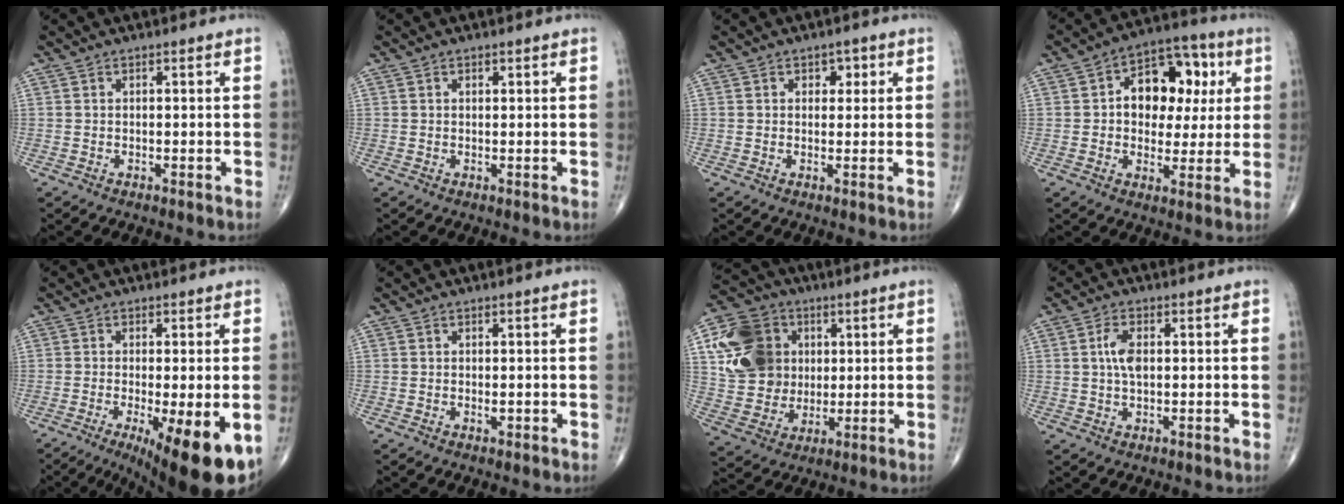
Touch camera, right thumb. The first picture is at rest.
{"total": 0.6, "force": [0.3, 0.4, 0.4], "torque": [-0.004, -0.002, 0.005]}
{"total": 2.6, "force": [1.0, 2.0, 1.5], "torque": [0.004, 0.000, 0.009]}
{"total": 14.6, "force": [2.8, 9.9, 10.3], "torque": [-0.094, 0.016, 0.036]}
{"total": 15.0, "force": [-6.1, 4.0, 13.2], "torque": [-0.160, -0.020, -0.082]}
{"total": 0.8, "force": [-0.1, 0.4, 0.6], "torque": [-0.008, -0.001, -0.002]}
{"total": 15.8, "force": [3.5, 13.3, 7.8], "torque": [-0.126, 0.001, 0.067]}
{"total": 4.3, "force": [0.6, 2.2, 3.7], "torque": [-0.078, 0.003, 0.009]}